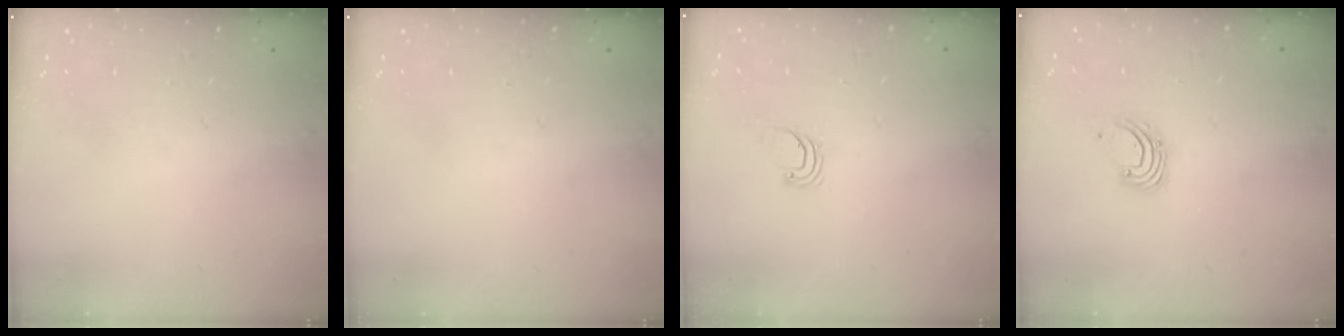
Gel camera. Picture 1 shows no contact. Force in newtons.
{"total": 0.0}
{"total": 0.9, "press": 0.9, "slide": 0.0}
{"total": 2.2, "press": 2.2, "slide": 0.2}